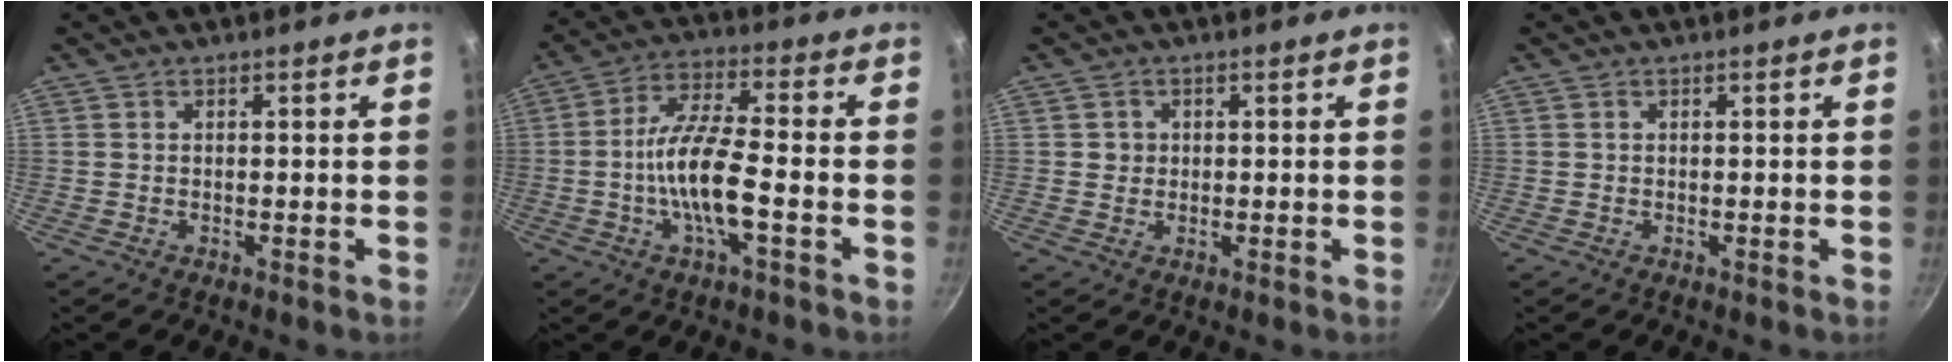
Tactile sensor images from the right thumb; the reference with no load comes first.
{"total": 11.4, "force": [-3.0, 2.9, 10.6], "torque": [-0.202, 0.028, -0.063]}
{"total": 1.7, "force": [0.2, 1.7, 0.4], "torque": [0.004, 0.003, 0.002]}
{"total": 0.0}